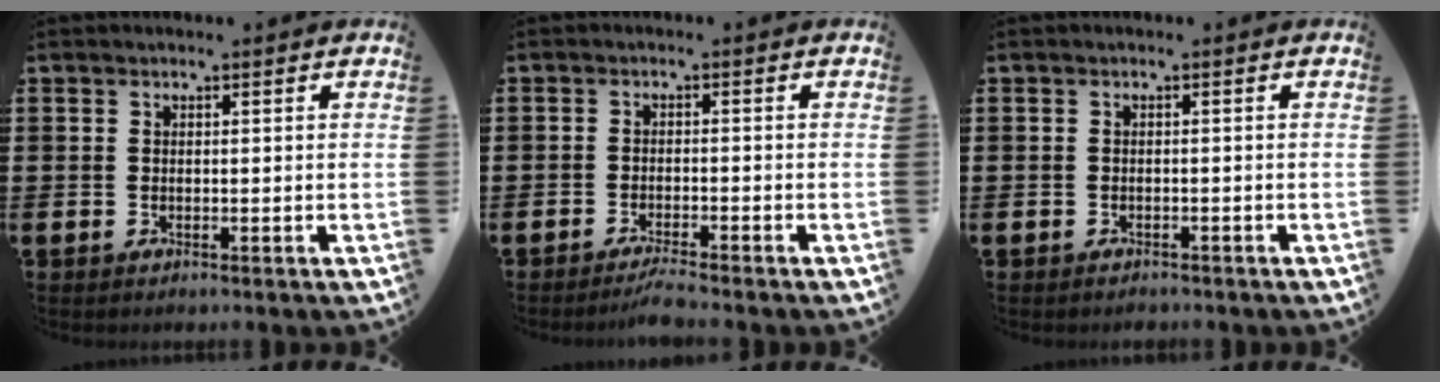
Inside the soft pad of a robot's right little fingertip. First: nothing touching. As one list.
[{"total": 1.9, "force": [-1.6, -0.1, 1.0], "torque": [-0.016, 0.004, -0.031]}, {"total": 0.5, "force": [-0.5, 0.1, 0.0], "torque": [-0.002, -0.002, -0.011]}]